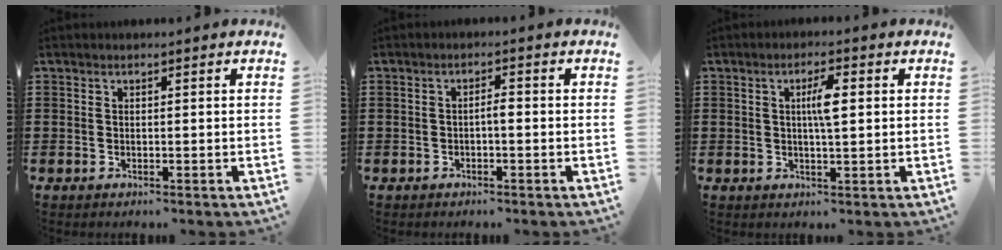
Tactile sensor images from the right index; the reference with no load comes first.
{"total": 1.6, "force": [-0.5, 0.4, 1.5], "torque": [-0.029, 0.001, -0.011]}
{"total": 4.2, "force": [0.7, 1.0, 4.0], "torque": [-0.072, 0.002, 0.007]}